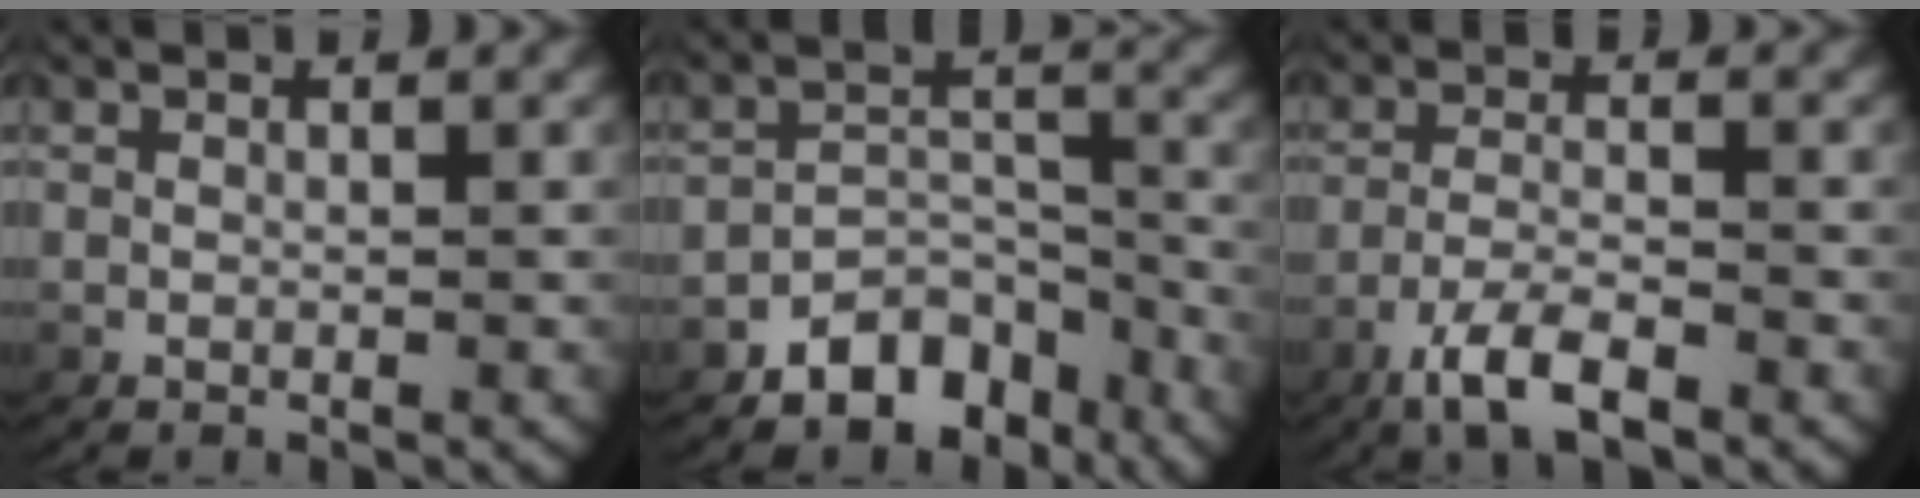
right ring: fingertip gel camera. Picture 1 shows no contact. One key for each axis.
{"total": 5.9, "fx": -4.3, "fy": 3.3, "fz": 2.4, "tx": -0.032, "ty": -0.011, "tz": -0.071}
{"total": 4.7, "fx": -3.0, "fy": 1.6, "fz": 3.3, "tx": -0.064, "ty": -0.012, "tz": -0.047}